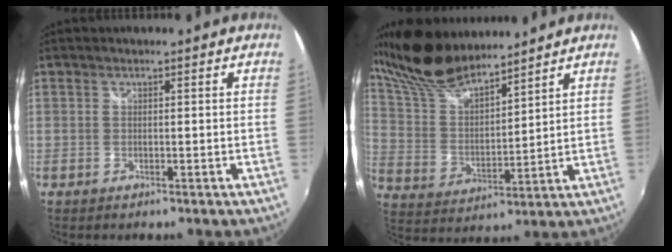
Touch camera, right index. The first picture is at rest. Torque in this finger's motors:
{"motor_torque": [1.01, 1.13, 0.35, 0.06]}